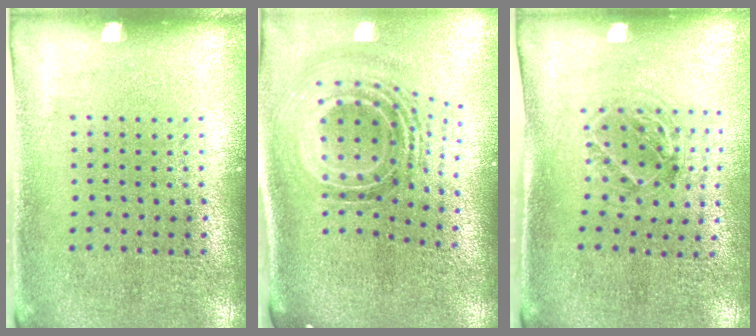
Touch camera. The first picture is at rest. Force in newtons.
{"total": 2.0, "press": 1.4, "slide": 1.3}
{"total": 1.1, "press": 1.1, "slide": 0.3}